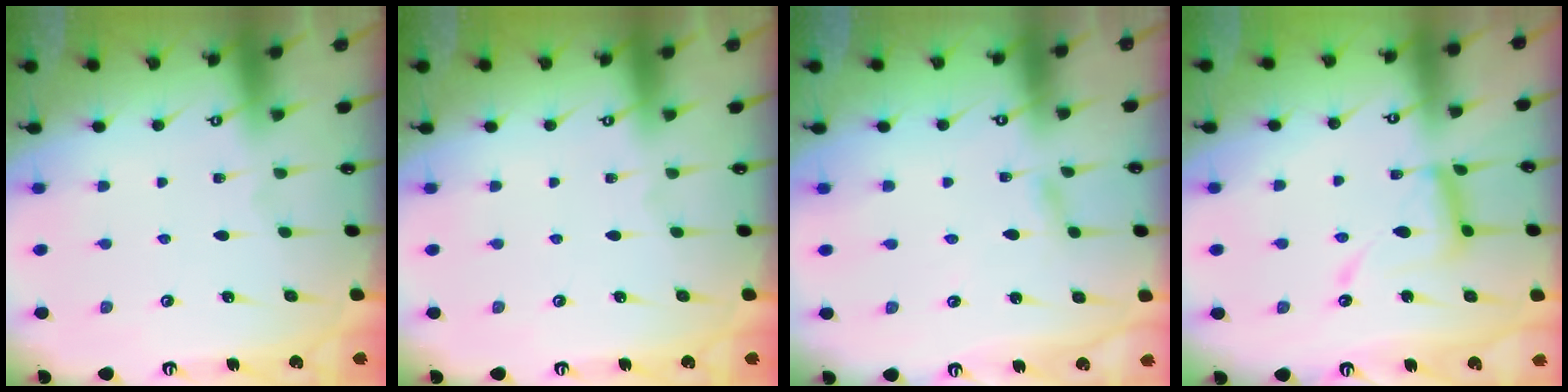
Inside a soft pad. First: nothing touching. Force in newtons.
{"total": 0.0}
{"total": 1.4, "press": 1.4, "slide": 0.1}
{"total": 13.2, "press": 13.1, "slide": 1.2}